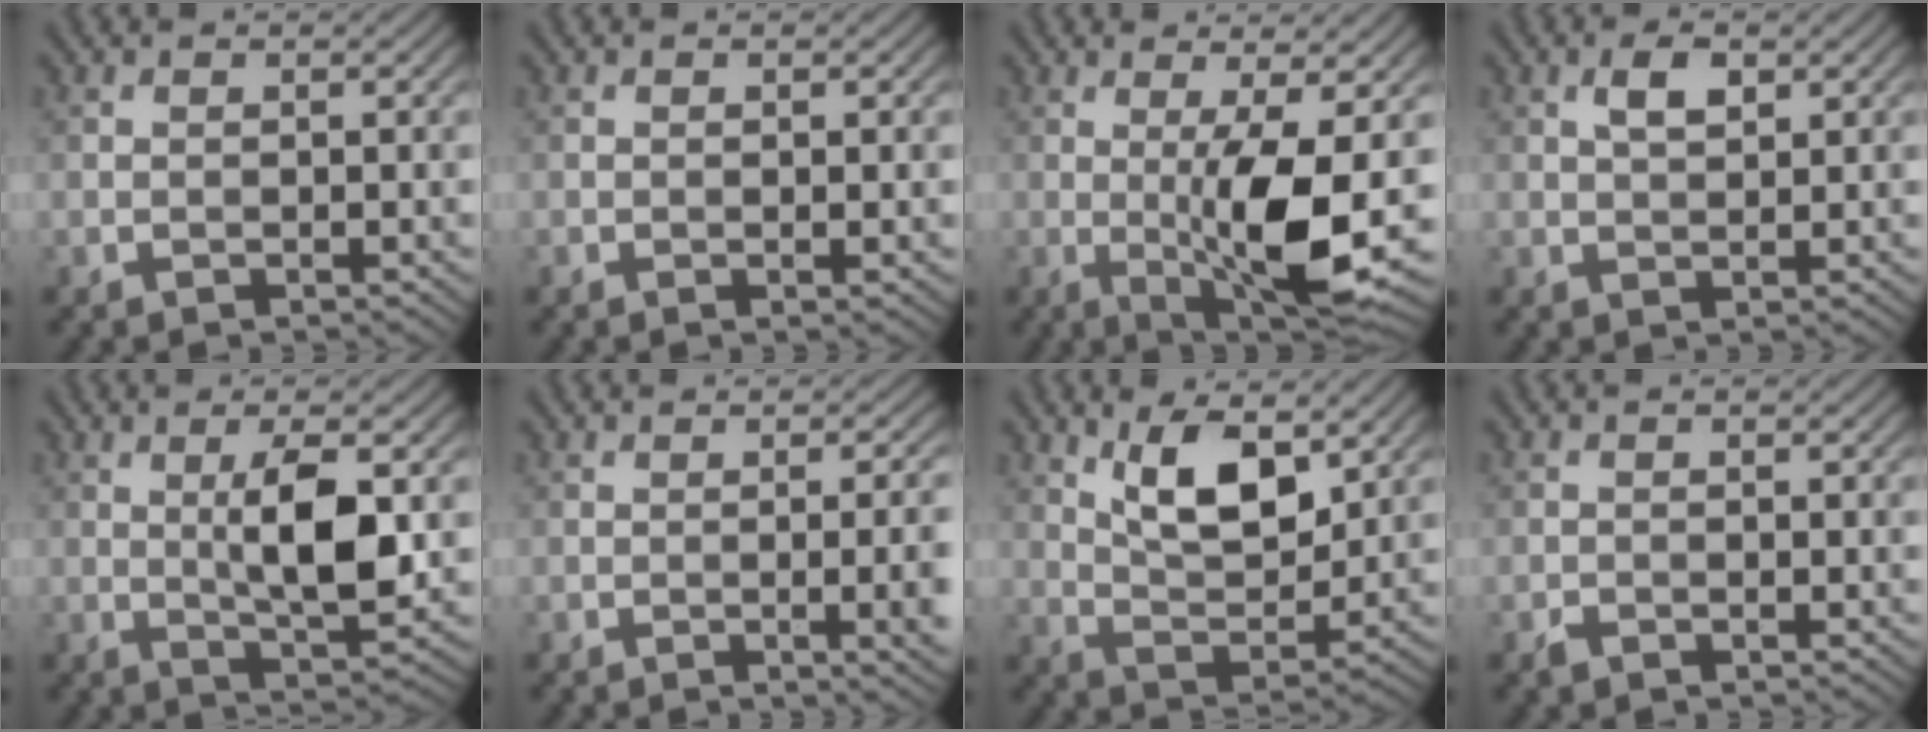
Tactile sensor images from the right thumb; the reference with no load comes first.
{"total": 0.5, "force": [-0.1, 0.1, 0.5], "torque": [-0.009, -0.003, -0.002]}
{"total": 9.3, "force": [-0.7, 1.9, 9.1], "torque": [-0.161, -0.004, -0.008]}
{"total": 2.7, "force": [1.1, 1.3, 2.1], "torque": [-0.042, 0.003, 0.020]}
{"total": 7.0, "force": [0.7, 2.0, 6.7], "torque": [-0.119, -0.003, 0.015]}
{"total": 5.8, "force": [-0.9, 1.6, 5.5], "torque": [-0.073, -0.005, -0.007]}
{"total": 8.7, "force": [4.3, 3.8, 6.5], "torque": [-0.124, -0.005, 0.082]}
{"total": 0.7, "force": [-0.6, 0.3, 0.3], "torque": [-0.006, 0.000, -0.012]}